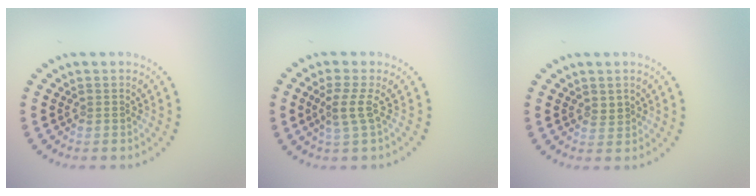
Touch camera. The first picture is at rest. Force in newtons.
{"total": 2.1, "press": 1.5, "slide": 1.5}
{"total": 1.0, "press": 0.9, "slide": 0.5}